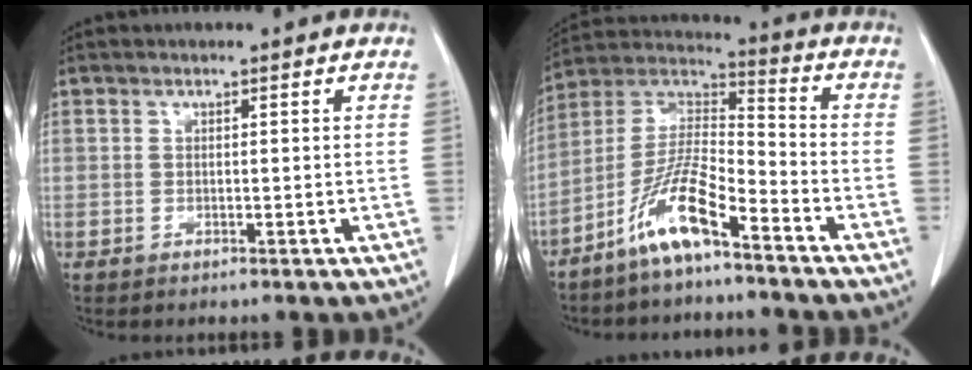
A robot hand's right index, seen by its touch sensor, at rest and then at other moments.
{"total": 11.2, "force": [-7.2, 1.8, 8.4], "torque": [-0.175, 0.004, -0.140]}